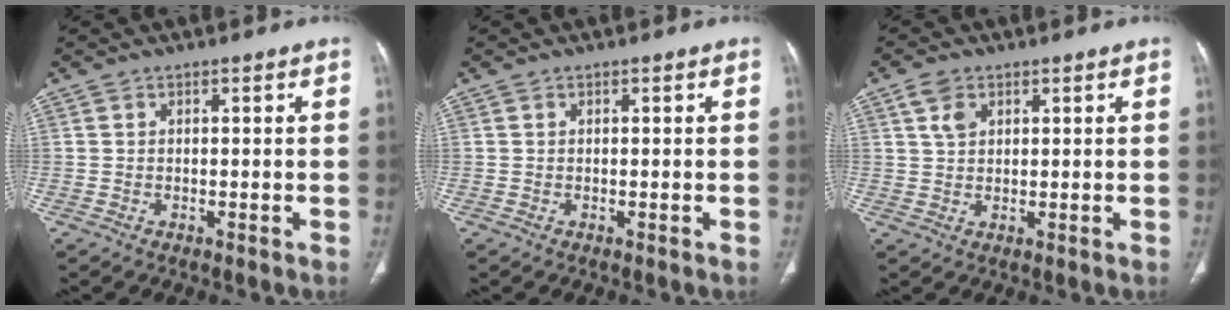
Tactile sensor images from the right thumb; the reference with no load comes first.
{"total": 0.0}
{"total": 3.9, "force": [1.9, 2.6, 2.3], "torque": [-0.038, -0.003, 0.041]}